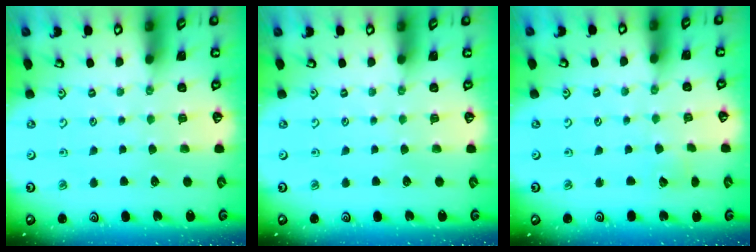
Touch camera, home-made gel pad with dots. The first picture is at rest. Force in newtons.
{"total": 0.0}
{"total": 2.7, "press": 2.7, "slide": 0.3}